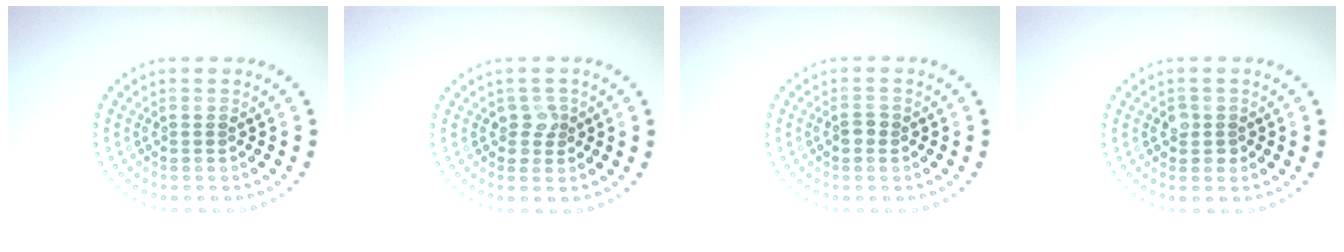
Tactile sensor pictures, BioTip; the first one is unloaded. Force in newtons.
{"total": 1.5, "press": 1.3, "slide": 0.7}
{"total": 1.0, "press": 1.0, "slide": 0.2}
{"total": 1.5, "press": 1.3, "slide": 0.6}